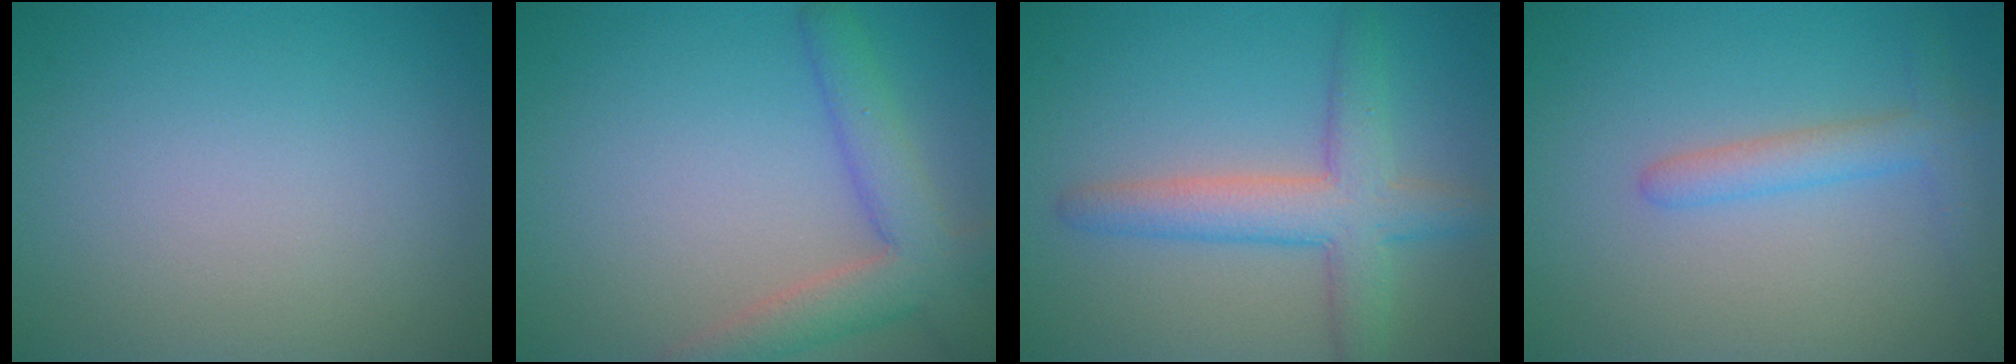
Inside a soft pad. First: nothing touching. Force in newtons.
{"total": 4.7, "press": 4.7, "slide": 0.4}
{"total": 5.2, "press": 5.2, "slide": 0.1}
{"total": 2.5, "press": 2.5, "slide": 0.2}